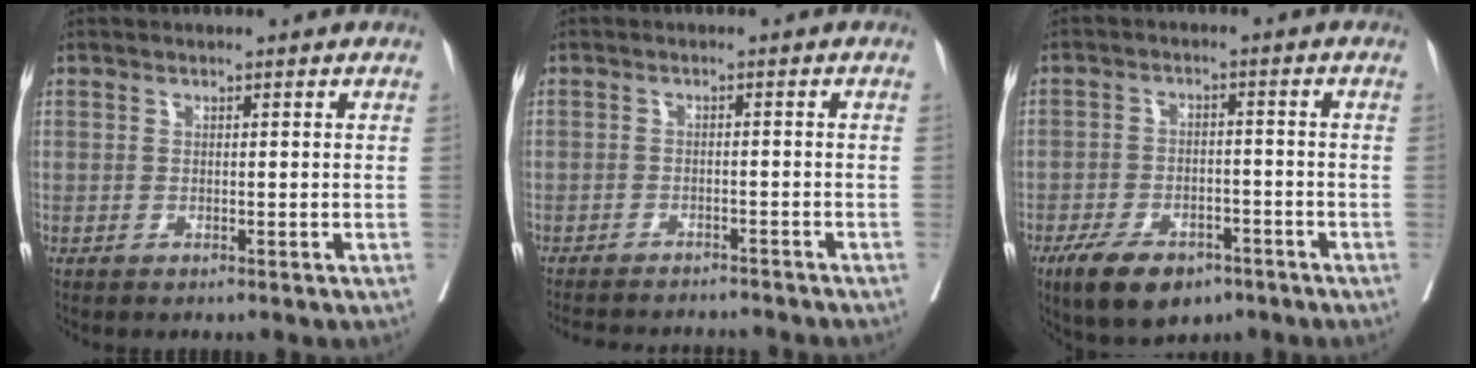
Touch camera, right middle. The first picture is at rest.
{"total": 11.9, "force": [-11.2, 2.0, 3.6], "torque": [-0.054, -0.004, -0.138]}
{"total": 10.0, "force": [-6.7, 4.9, 5.6], "torque": [-0.092, -0.003, -0.108]}